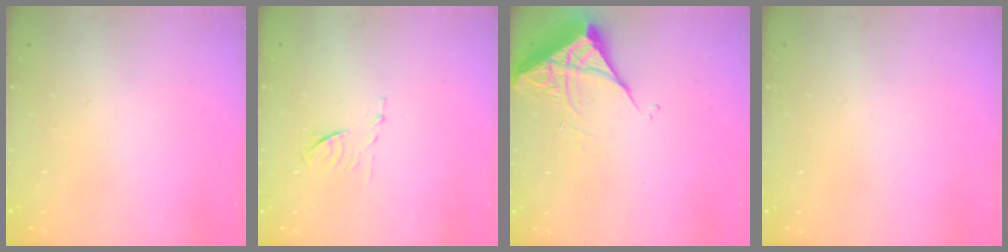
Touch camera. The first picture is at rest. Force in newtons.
{"total": 4.8, "press": 4.7, "slide": 0.9}
{"total": 5.8, "press": 5.8, "slide": 0.2}
{"total": 0.0}